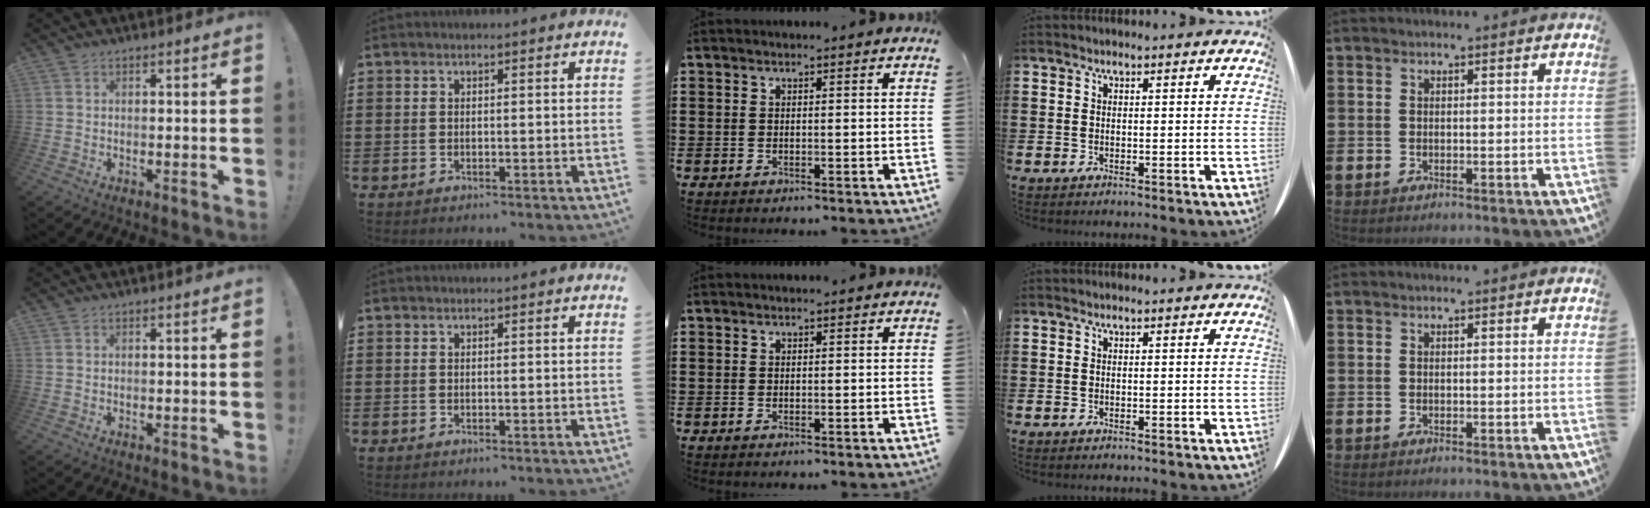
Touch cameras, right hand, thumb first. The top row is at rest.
{}